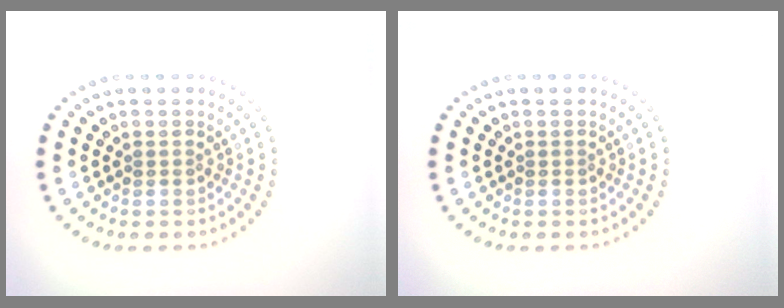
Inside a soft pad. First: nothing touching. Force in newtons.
{"total": 0.0}